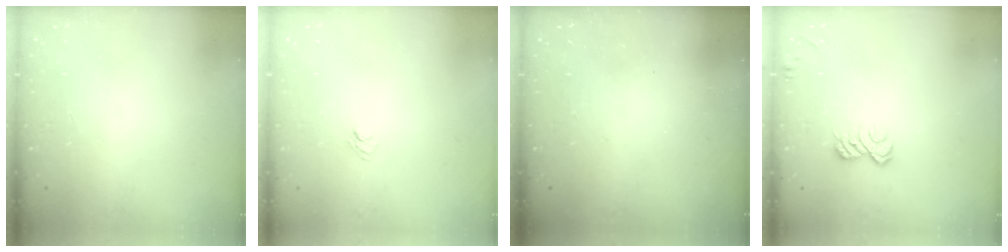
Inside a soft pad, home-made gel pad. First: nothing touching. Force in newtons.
{"total": 4.2, "press": 4.0, "slide": 1.2}
{"total": 2.3, "press": 2.2, "slide": 0.7}
{"total": 6.6, "press": 6.6, "slide": 0.9}